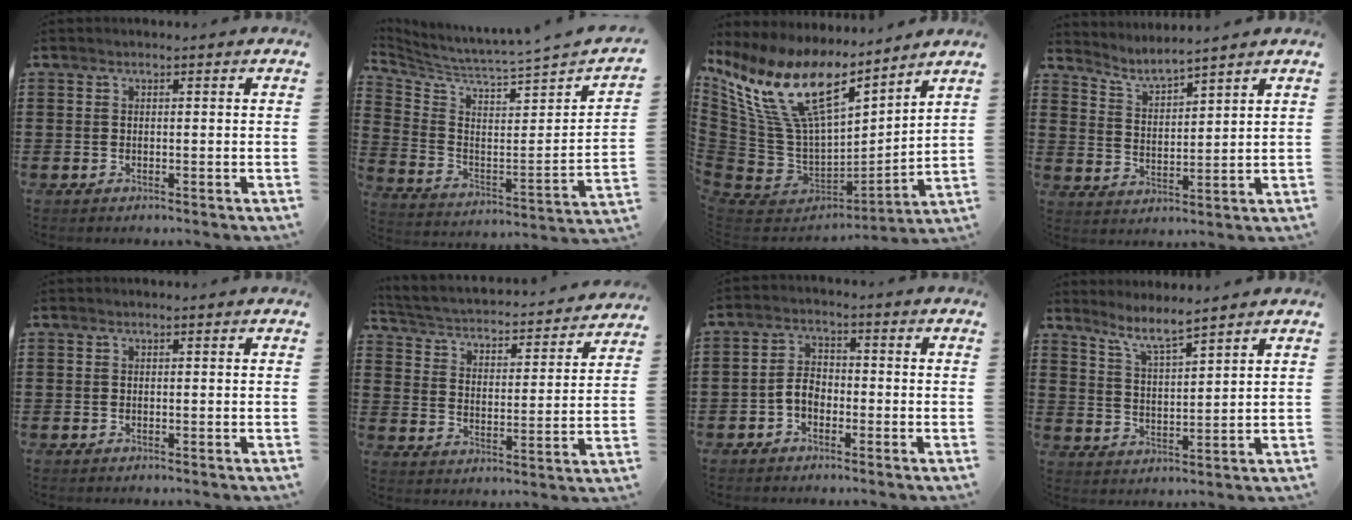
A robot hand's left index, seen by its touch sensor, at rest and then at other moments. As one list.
[{"total": 3.3, "force": [2.9, -1.1, 1.1], "torque": [-0.045, -0.057, 0.039]}, {"total": 16.3, "force": [9.2, 6.7, 11.6], "torque": [-0.284, -0.058, 0.158]}, {"total": 4.0, "force": [3.8, -0.2, 1.1], "torque": [-0.039, -0.021, 0.063]}, {"total": 0.0}, {"total": 1.9, "force": [1.8, 0.5, 0.6], "torque": [-0.030, -0.025, 0.017]}, {"total": 3.5, "force": [-1.5, 2.2, 2.2], "torque": [-0.058, 0.004, -0.034]}, {"total": 5.5, "force": [4.8, -0.2, 2.6], "torque": [-0.068, -0.021, 0.083]}]